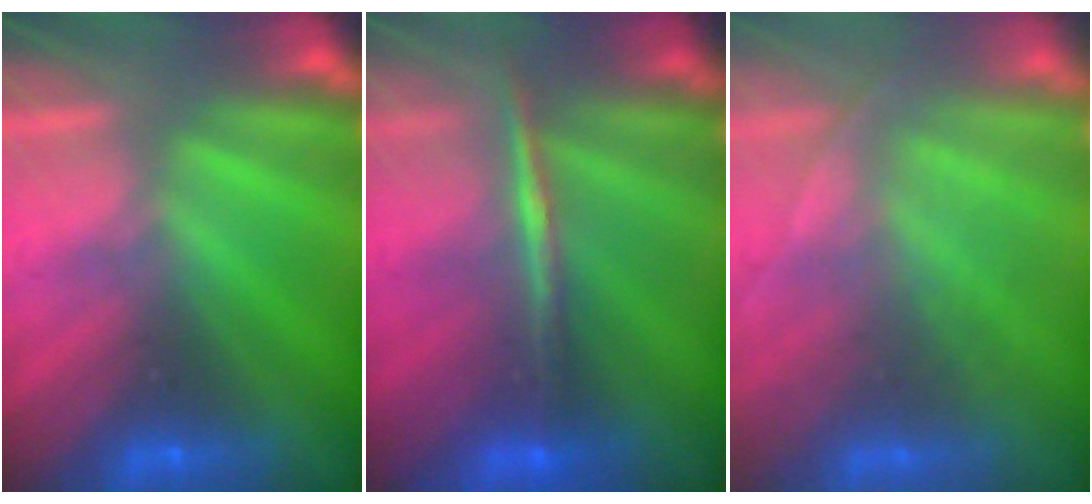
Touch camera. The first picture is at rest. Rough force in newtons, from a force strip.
{"total": 1.9}
{"total": 1.9}